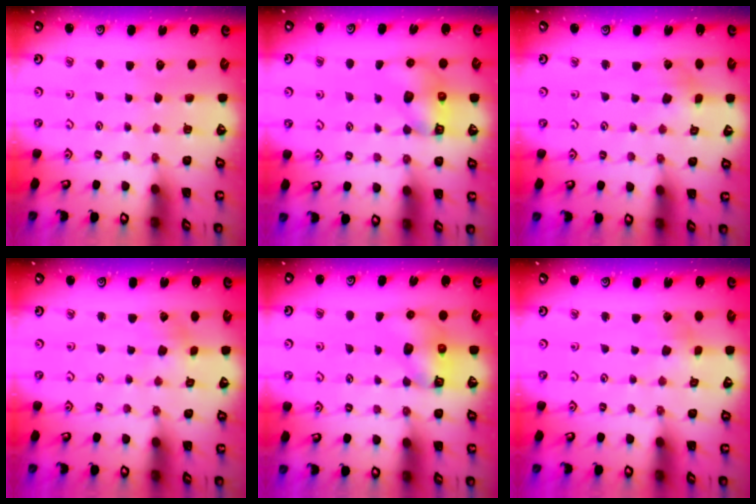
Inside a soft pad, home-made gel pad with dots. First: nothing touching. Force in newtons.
{"total": 7.0, "press": 7.0, "slide": 0.9}
{"total": 2.2, "press": 2.1, "slide": 0.6}
{"total": 1.9, "press": 1.9, "slide": 0.2}
{"total": 6.0, "press": 6.0, "slide": 0.7}
{"total": 2.6, "press": 2.6, "slide": 0.4}